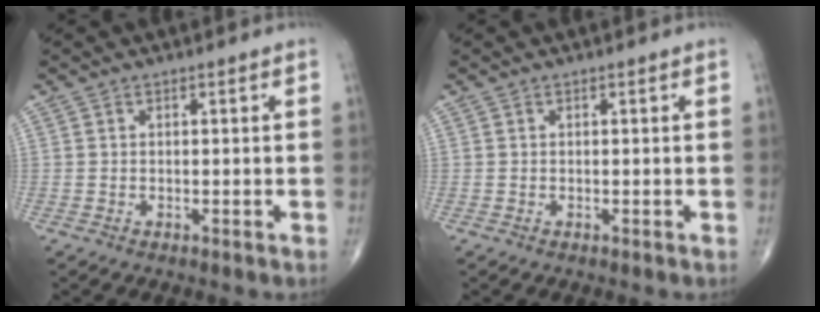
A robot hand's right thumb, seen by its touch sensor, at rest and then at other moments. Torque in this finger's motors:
{"motor_torque": [0.00, 0.00, 0.00, 0.00, 0.01]}